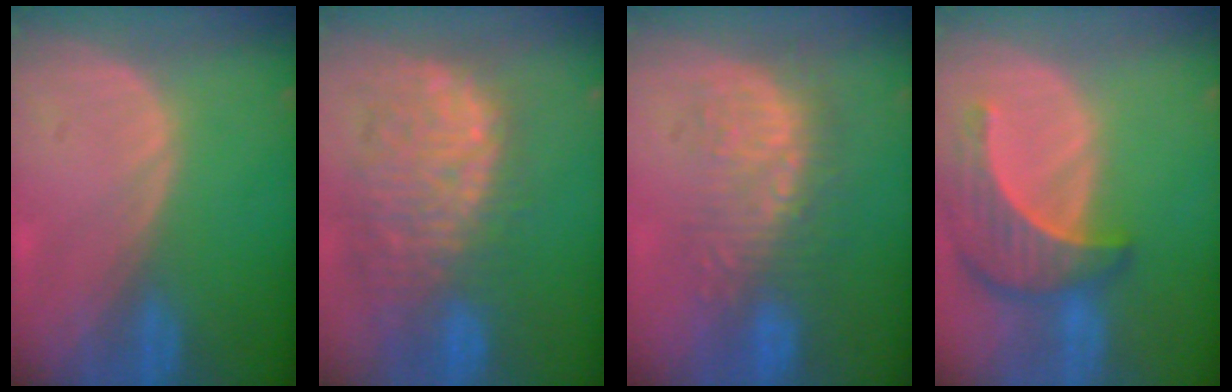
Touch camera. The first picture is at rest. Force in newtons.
{"total": 12.2, "press": 10.9, "slide": 5.5}
{"total": 8.8, "press": 8.6, "slide": 2.0}
{"total": 8.1, "press": 7.6, "slide": 2.8}